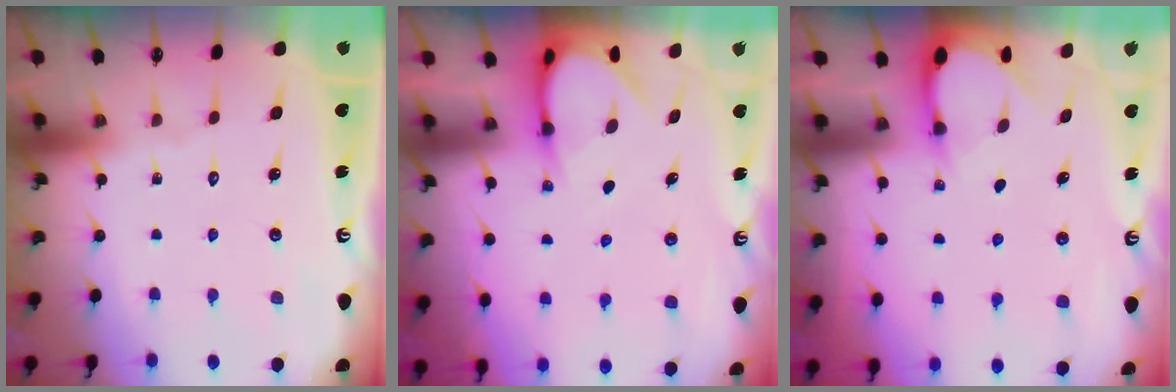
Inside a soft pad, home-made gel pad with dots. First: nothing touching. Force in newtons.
{"total": 5.4, "press": 5.4, "slide": 0.5}
{"total": 3.0, "press": 3.0, "slide": 0.3}